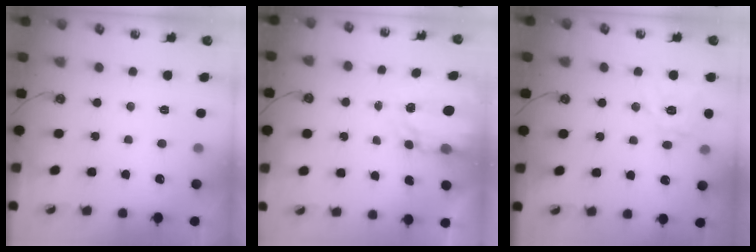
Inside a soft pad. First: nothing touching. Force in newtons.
{"total": 4.0, "press": 4.0, "slide": 0.1}
{"total": 12.1, "press": 12.0, "slide": 1.5}